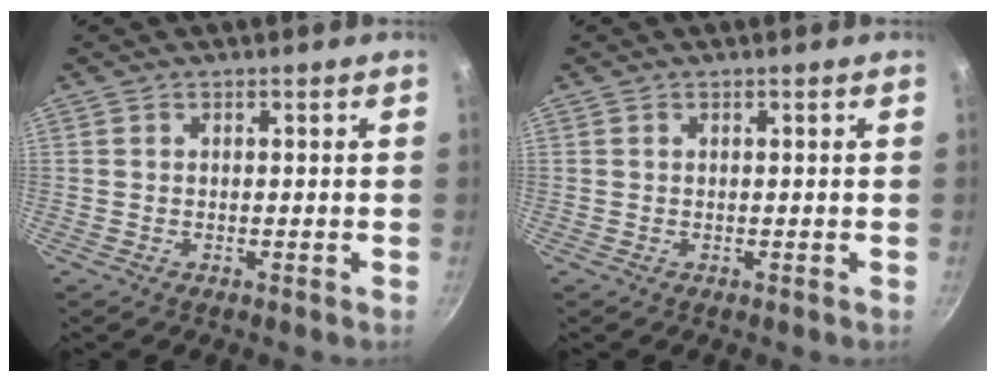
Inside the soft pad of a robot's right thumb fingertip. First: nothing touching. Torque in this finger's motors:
{"motor_torque": [0.08, 0.03, 0.08, 0.03, 0.01]}